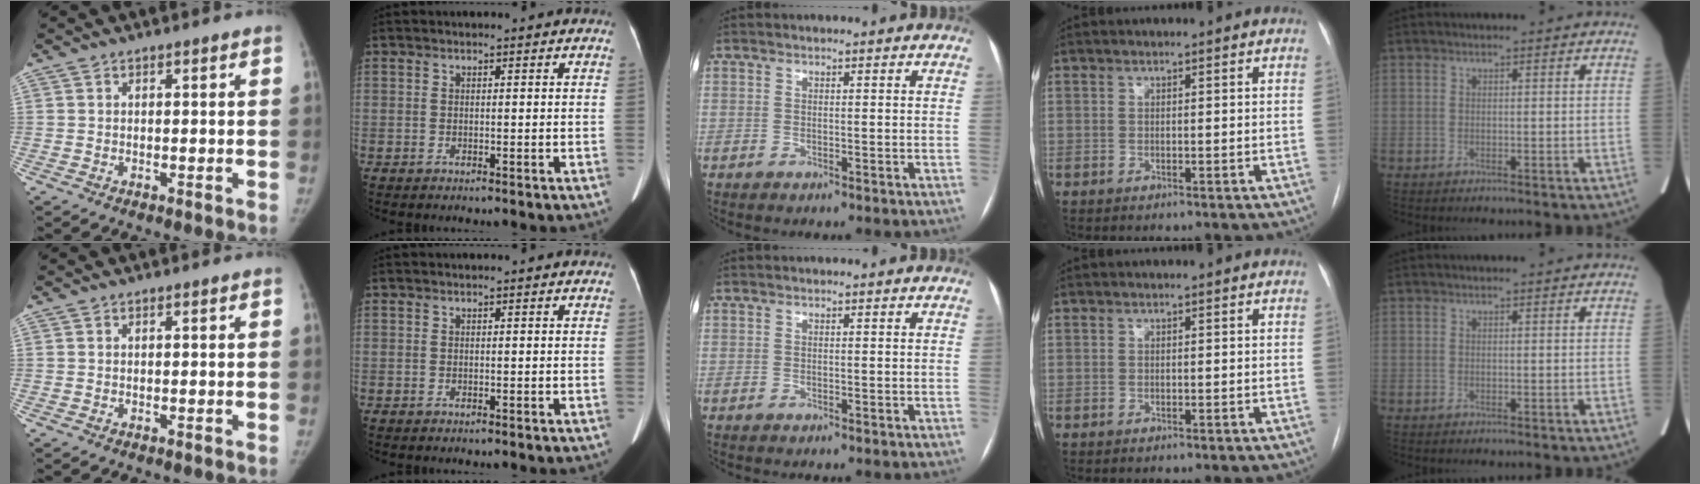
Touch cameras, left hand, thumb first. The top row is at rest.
{}